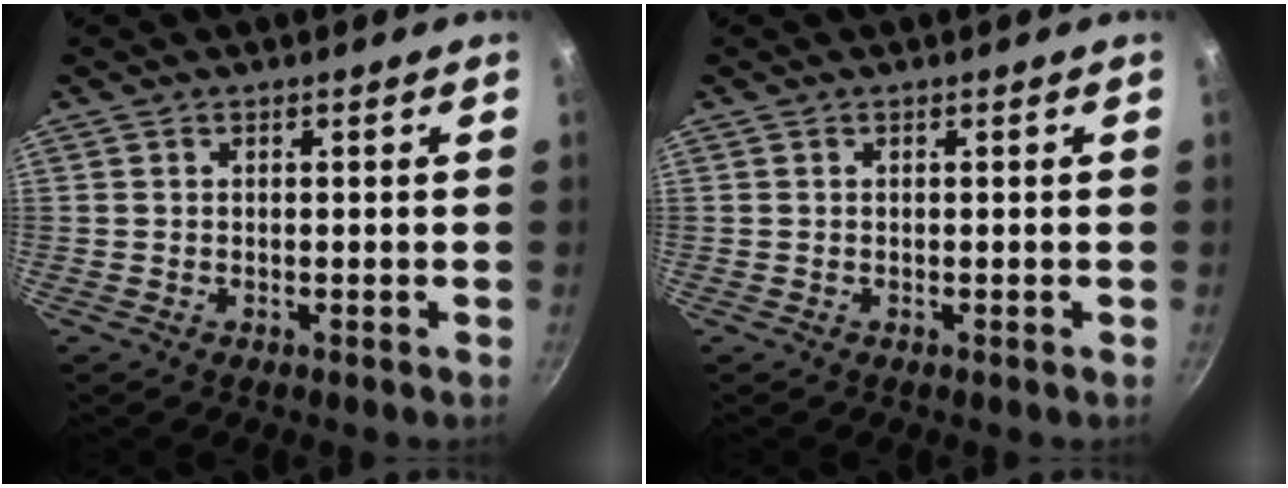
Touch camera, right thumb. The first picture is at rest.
{"total": 0.0}